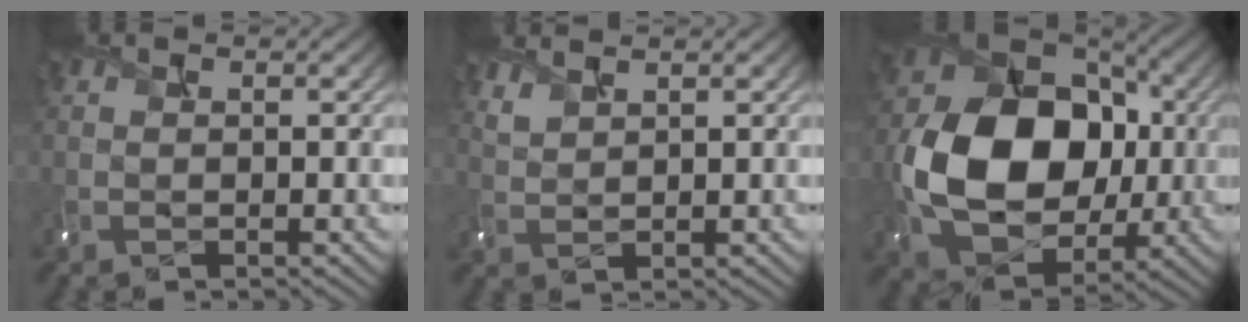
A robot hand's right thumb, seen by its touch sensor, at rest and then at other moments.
{"total": 2.5, "force": [2.2, 0.5, 0.9], "torque": [-0.014, 0.008, 0.045]}
{"total": 14.3, "force": [-1.2, 10.7, 9.4], "torque": [-0.168, -0.003, -0.010]}